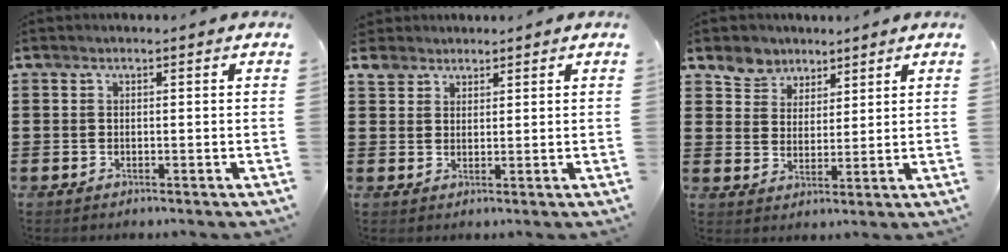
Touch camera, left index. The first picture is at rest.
{"total": 3.3, "force": [2.4, 2.2, 0.2], "torque": [-0.018, 0.009, 0.048]}
{"total": 4.5, "force": [3.5, 2.8, -0.3], "torque": [-0.019, -0.001, 0.064]}